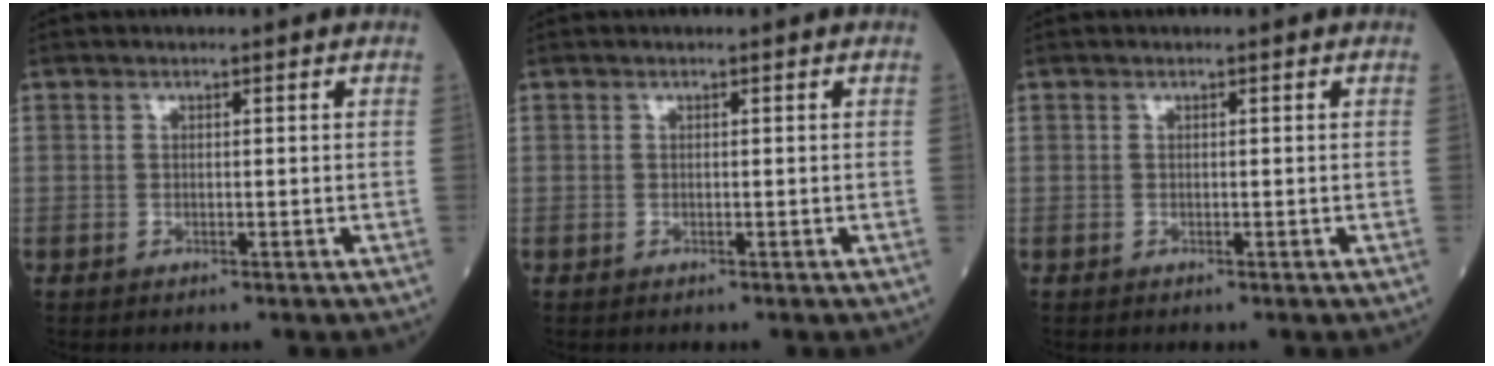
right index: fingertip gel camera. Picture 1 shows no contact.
{"total": 0.0}
{"total": 0.0}